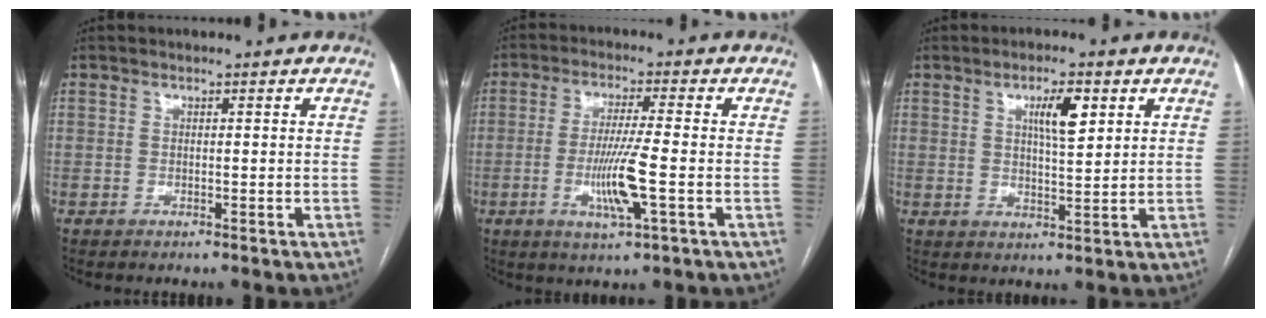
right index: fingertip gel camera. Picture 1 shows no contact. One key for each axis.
{"total": 8.3, "fx": -2.1, "fy": 0.0, "fz": 8.0, "tx": -0.155, "ty": -0.011, "tz": -0.039}
{"total": 5.6, "fx": 2.4, "fy": 1.2, "fz": 4.9, "tx": -0.081, "ty": 0.003, "tz": 0.041}